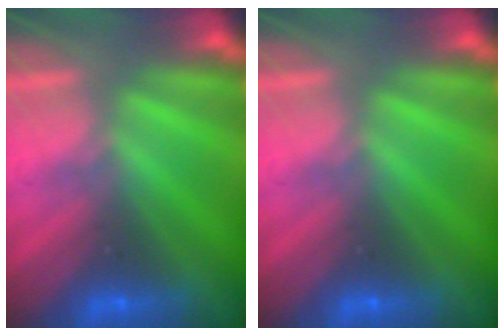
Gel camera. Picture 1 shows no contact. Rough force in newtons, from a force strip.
{"total": 0.0}